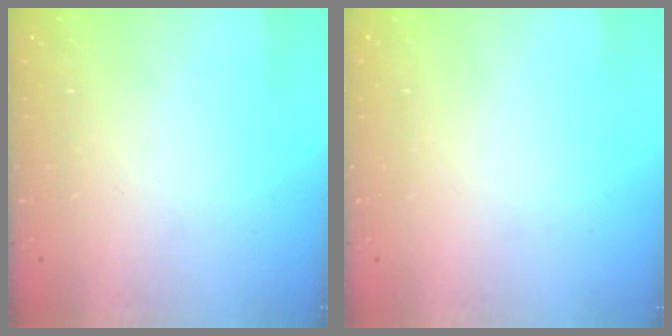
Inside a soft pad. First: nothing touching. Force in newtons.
{"total": 0.0}